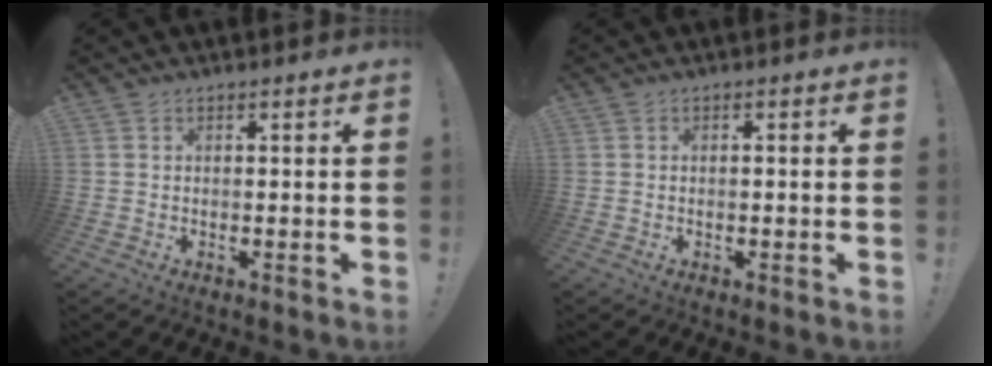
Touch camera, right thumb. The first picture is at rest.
{"total": 0.6, "force": [-0.4, 0.1, 0.4], "torque": [-0.014, 0.003, -0.007]}